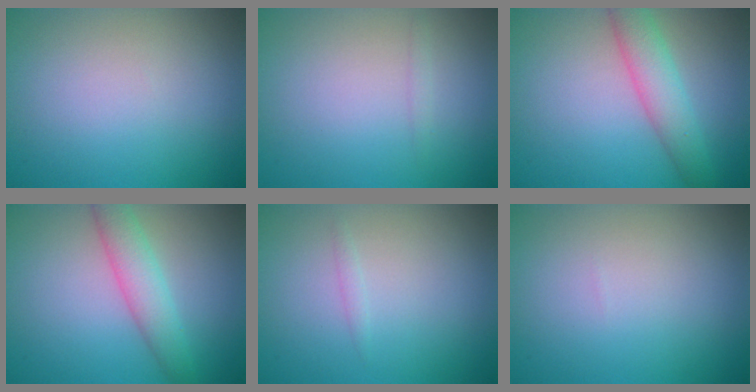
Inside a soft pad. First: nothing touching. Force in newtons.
{"total": 0.5, "press": 0.5, "slide": 0.0}
{"total": 4.2, "press": 4.2, "slide": 0.2}
{"total": 3.6, "press": 3.6, "slide": 0.1}
{"total": 0.6, "press": 0.6, "slide": 0.0}
{"total": 0.0}